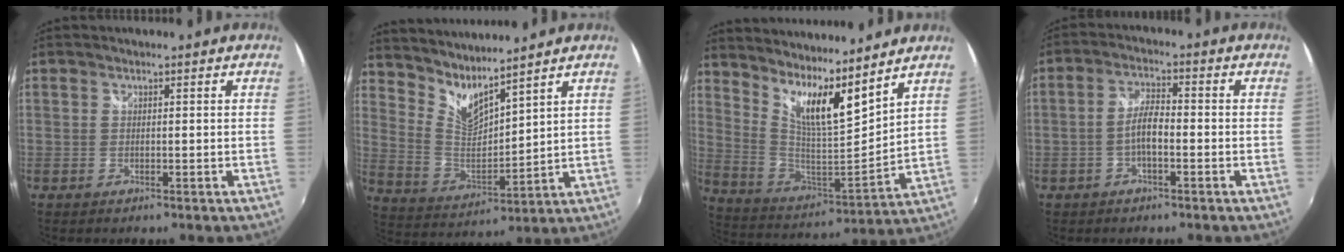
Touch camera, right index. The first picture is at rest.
{"total": 8.4, "force": [7.4, 1.2, 3.7], "torque": [-0.073, -0.017, 0.148]}
{"total": 13.8, "force": [10.5, 2.0, 8.8], "torque": [-0.153, -0.017, 0.192]}
{"total": 4.2, "force": [-1.6, 1.3, 3.7], "torque": [-0.075, 0.010, -0.032]}